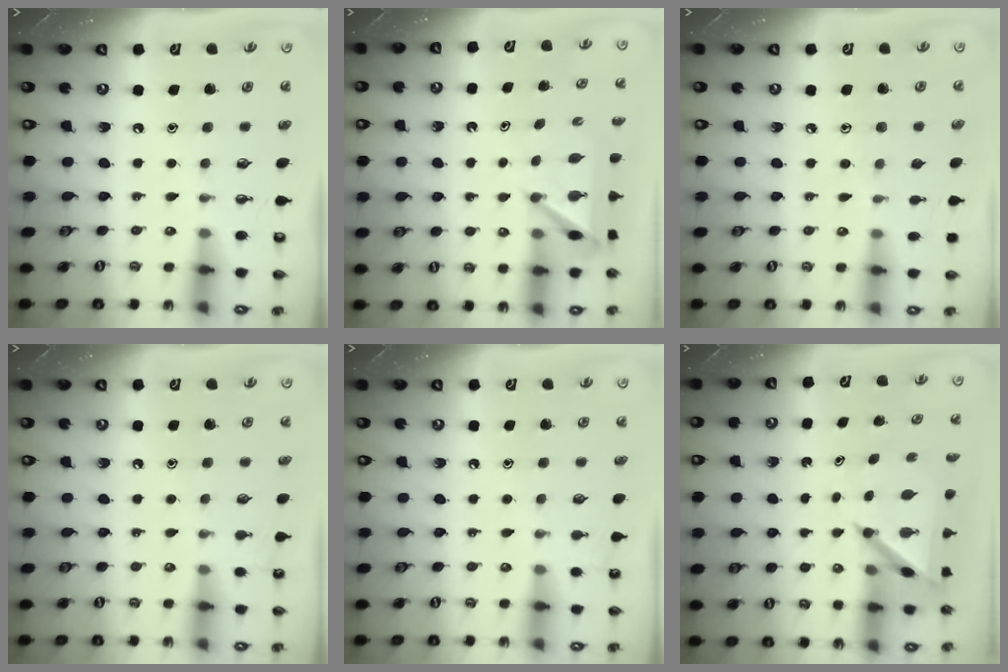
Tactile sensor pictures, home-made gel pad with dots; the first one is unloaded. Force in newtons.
{"total": 5.7, "press": 5.7, "slide": 0.2}
{"total": 6.2, "press": 6.2, "slide": 0.6}
{"total": 2.9, "press": 2.9, "slide": 0.3}
{"total": 2.9, "press": 2.9, "slide": 0.3}
{"total": 5.8, "press": 5.8, "slide": 0.5}